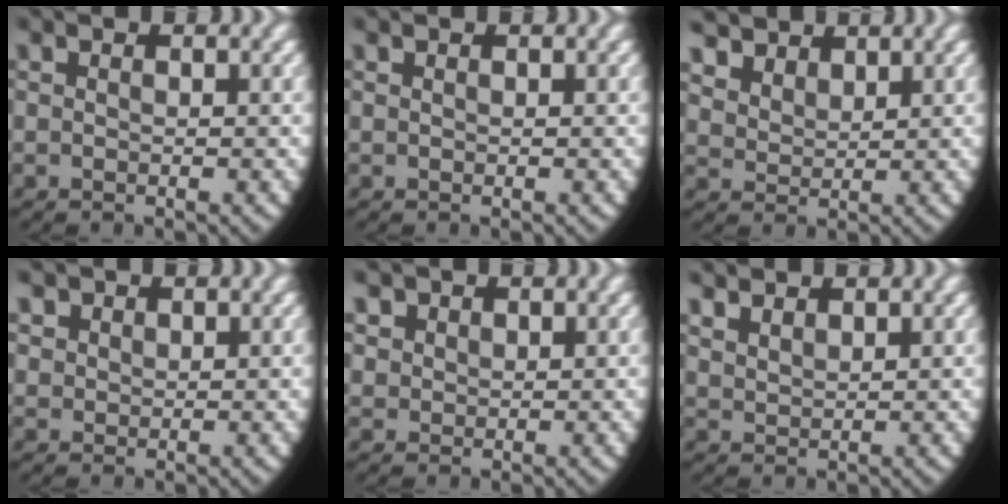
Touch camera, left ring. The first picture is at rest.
{"total": 0.0}
{"total": 4.0, "force": [2.8, 2.3, 1.5], "torque": [-0.040, -0.007, 0.059]}
{"total": 2.6, "force": [1.6, 1.9, 0.9], "torque": [-0.028, -0.004, 0.037]}
{"total": 3.1, "force": [1.7, 2.3, 1.1], "torque": [-0.036, -0.005, 0.038]}
{"total": 2.4, "force": [2.1, 0.9, 0.6], "torque": [-0.018, -0.002, 0.047]}